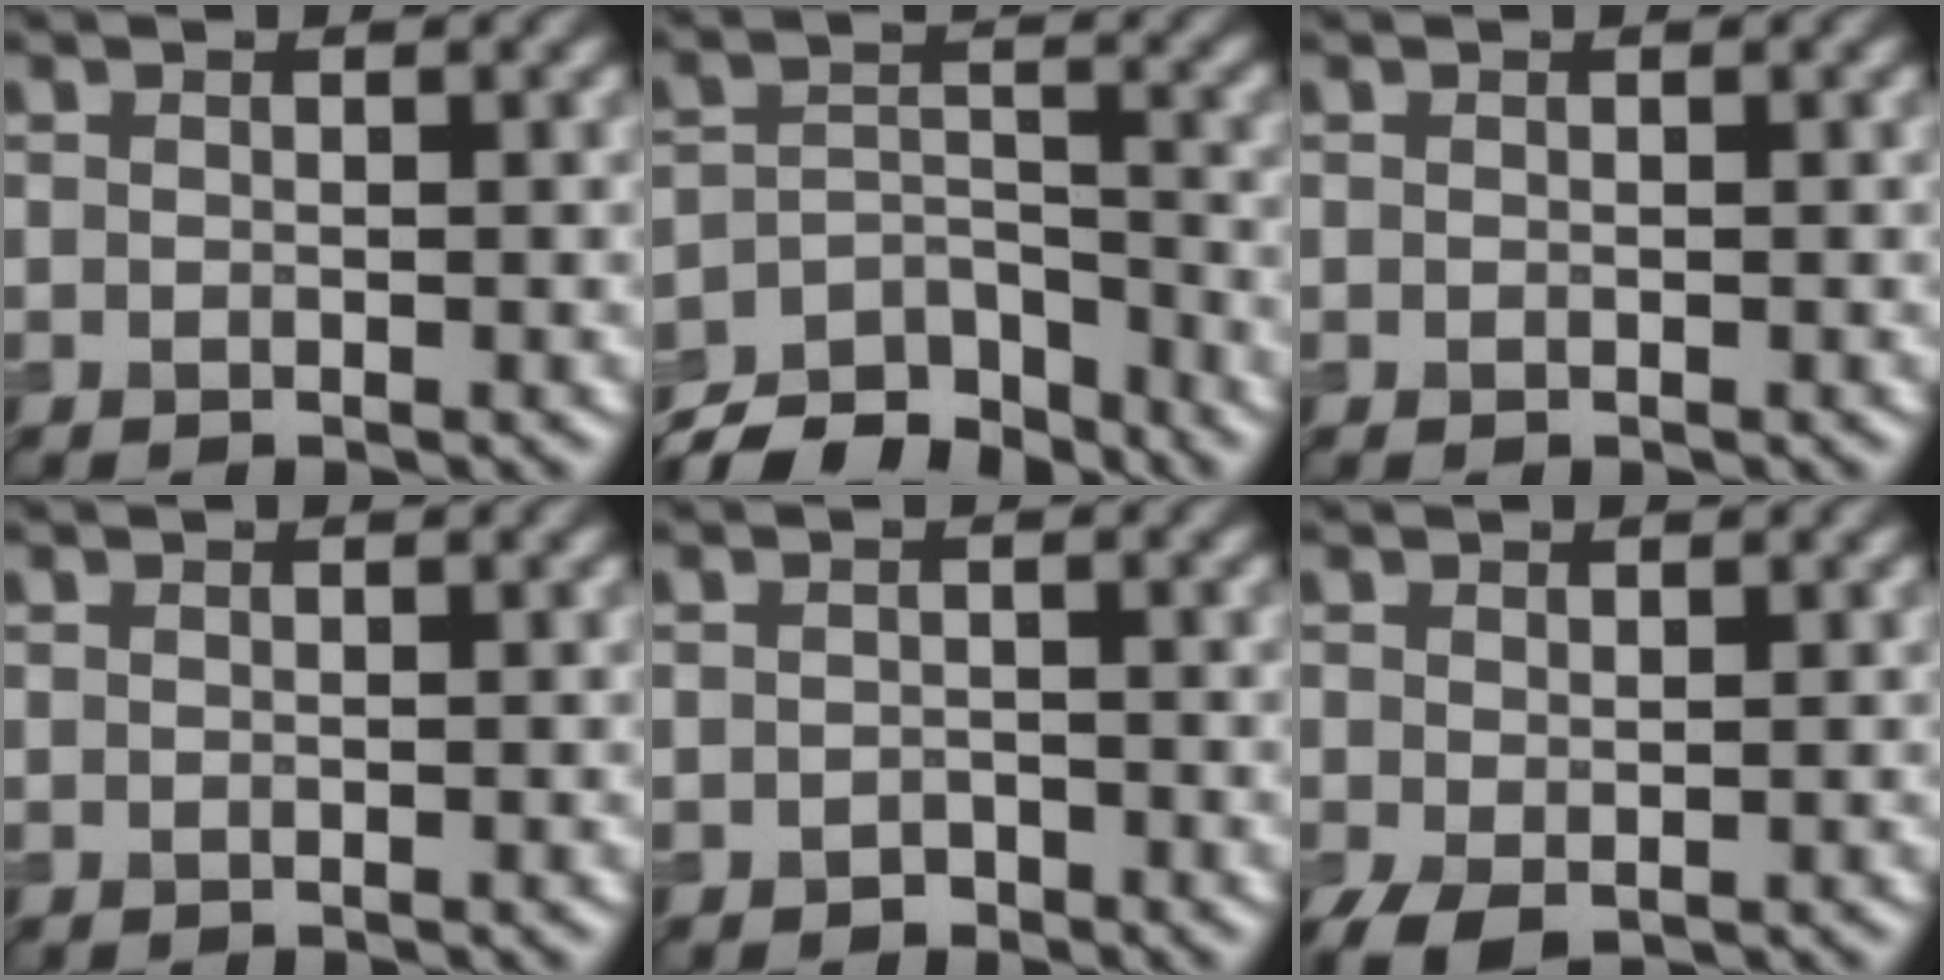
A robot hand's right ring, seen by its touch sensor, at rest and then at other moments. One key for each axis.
{"total": 8.1, "fx": -7.1, "fy": 2.7, "fz": 2.7, "tx": -0.046, "ty": -0.006, "tz": -0.121}
{"total": 0.0}
{"total": 0.0}
{"total": 0.9, "fx": -0.6, "fy": 0.6, "fz": 0.3, "tx": -0.003, "ty": -0.001, "tz": -0.009}
{"total": 2.3, "fx": -0.7, "fy": 1.4, "fz": 1.7, "tx": -0.045, "ty": -0.012, "tz": -0.011}